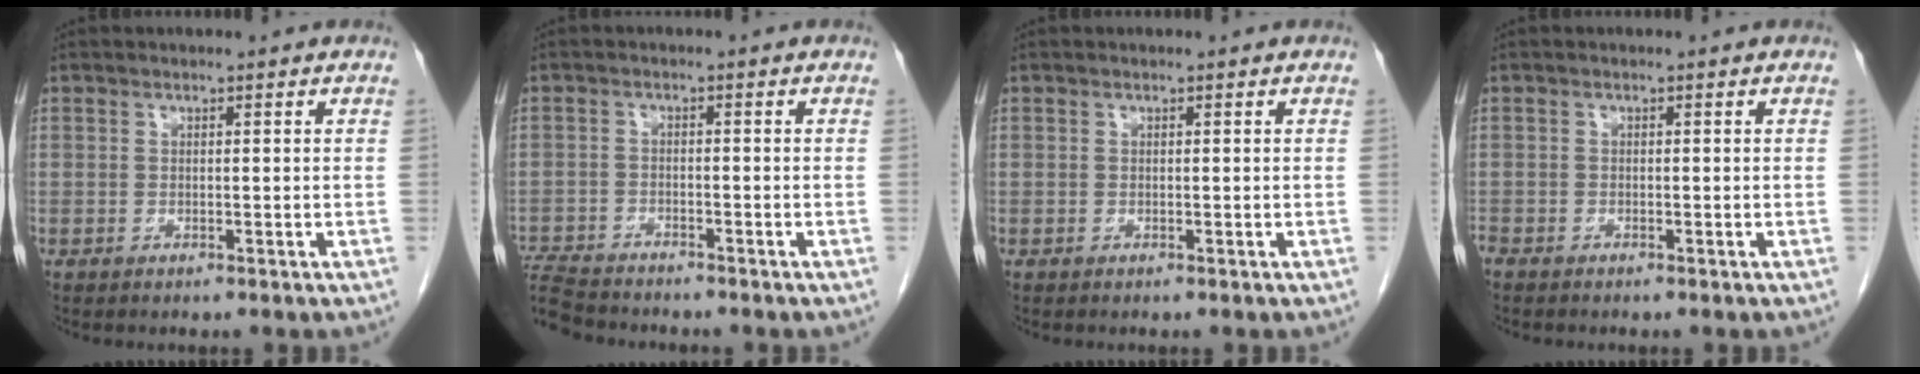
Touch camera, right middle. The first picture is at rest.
{"total": 8.2, "force": [-7.8, 1.3, 2.4], "torque": [-0.051, -0.012, -0.134]}
{"total": 0.0}
{"total": 1.2, "force": [-1.1, 0.4, 0.3], "torque": [-0.013, -0.003, -0.022]}